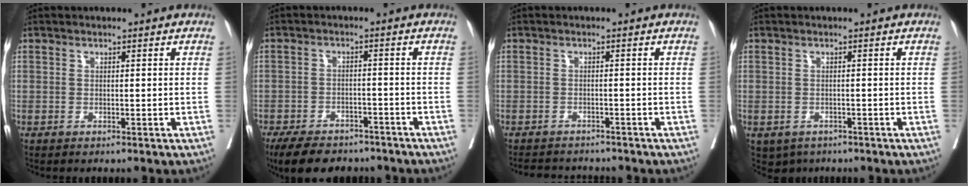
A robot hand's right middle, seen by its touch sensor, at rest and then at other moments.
{"total": 12.6, "force": [-10.3, 5.0, 5.2], "torque": [-0.095, -0.007, -0.148]}
{"total": 6.6, "force": [-6.3, 1.4, 1.5], "torque": [-0.023, -0.004, -0.086]}
{"total": 3.5, "force": [-2.2, 2.5, 1.0], "torque": [-0.014, -0.001, -0.028]}